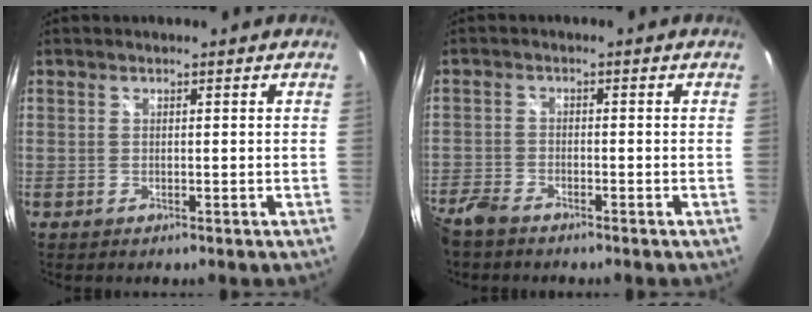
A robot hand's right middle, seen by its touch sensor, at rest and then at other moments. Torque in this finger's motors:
{"motor_torque": [0.13, -0.11, 0.06, 0.03]}